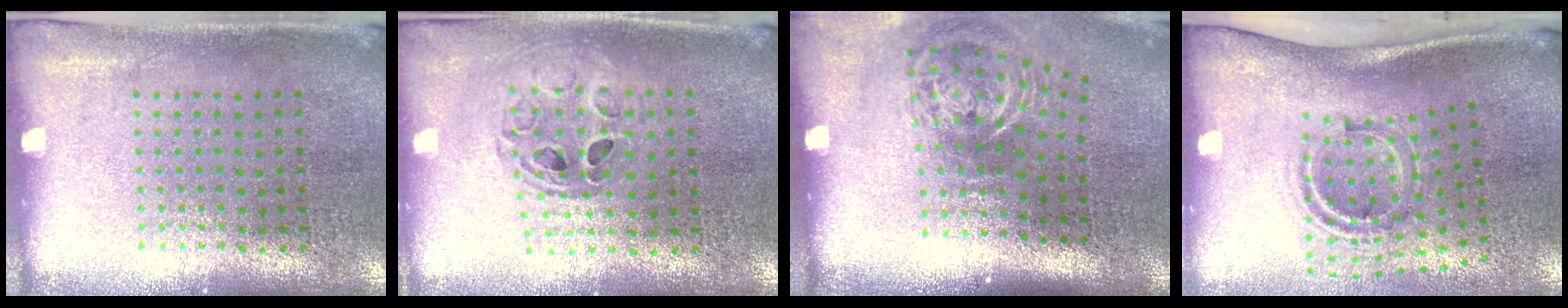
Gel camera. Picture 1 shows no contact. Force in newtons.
{"total": 0.7, "press": 0.7, "slide": 0.1}
{"total": 2.2, "press": 1.3, "slide": 1.8}
{"total": 1.5, "press": 1.1, "slide": 1.0}